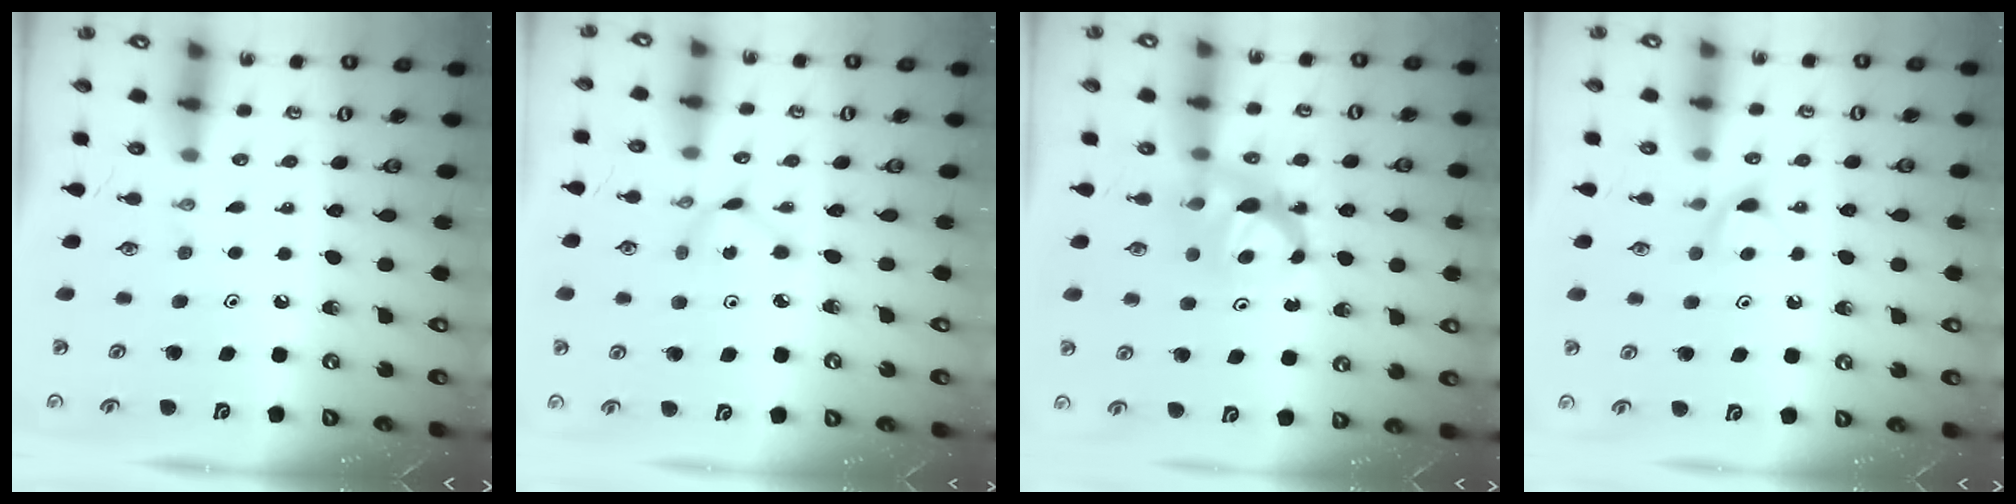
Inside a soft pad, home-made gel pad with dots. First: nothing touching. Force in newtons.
{"total": 2.3, "press": 2.3, "slide": 0.3}
{"total": 6.4, "press": 6.4, "slide": 0.4}
{"total": 5.0, "press": 5.0, "slide": 0.5}